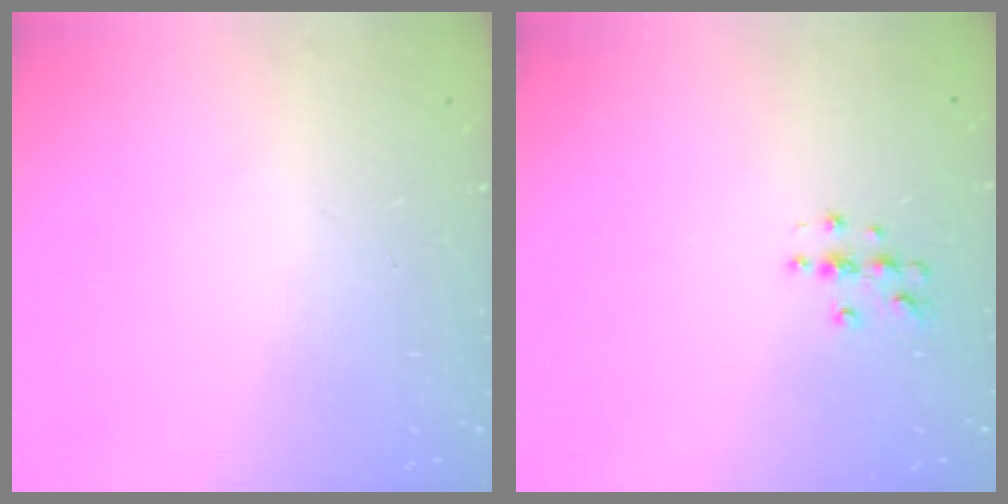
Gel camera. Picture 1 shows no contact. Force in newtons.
{"total": 3.6, "press": 3.6, "slide": 0.5}